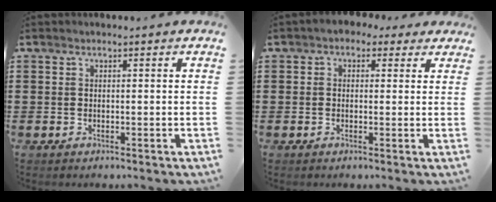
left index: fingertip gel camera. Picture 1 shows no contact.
{"total": 1.6, "force": [0.3, 1.4, 0.7], "torque": [-0.019, 0.009, 0.003]}